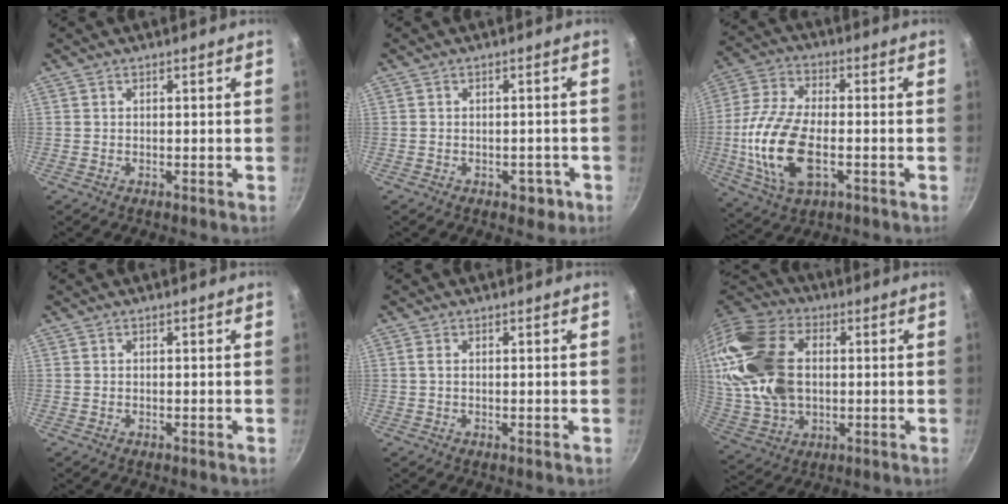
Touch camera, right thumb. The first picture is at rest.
{"total": 3.0, "force": [-1.5, 2.0, 1.6], "torque": [-0.004, 0.010, -0.017]}
{"total": 16.9, "force": [-3.3, 8.8, 14.0], "torque": [-0.293, 0.011, -0.056]}
{"total": 0.0}
{"total": 1.0, "force": [0.1, 0.4, 1.0], "torque": [-0.024, -0.003, 0.001]}
{"total": 27.4, "force": [3.7, 18.2, 20.2], "torque": [-0.468, 0.026, 0.075]}